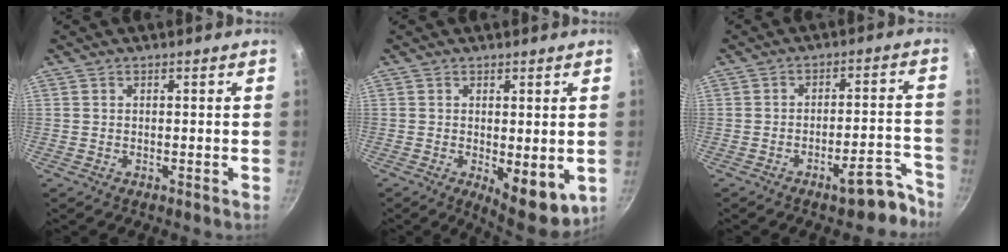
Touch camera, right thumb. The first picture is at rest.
{"total": 8.4, "force": [-1.8, 3.4, 7.5], "torque": [-0.095, -0.022, -0.015]}
{"total": 7.8, "force": [-5.8, 2.2, 4.7], "torque": [-0.048, 0.062, -0.081]}